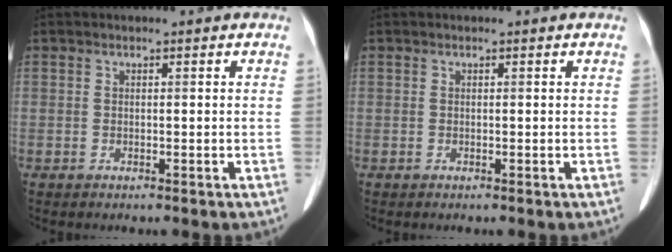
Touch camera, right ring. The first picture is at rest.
{"total": 0.0}